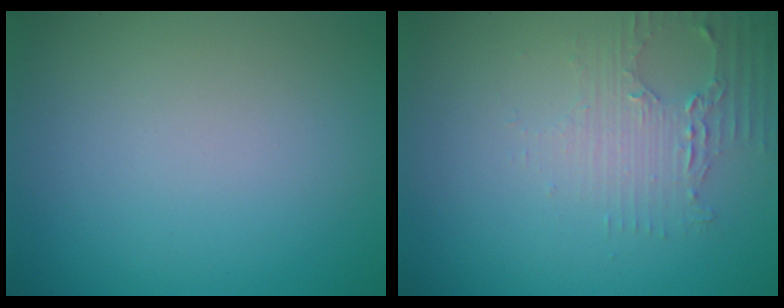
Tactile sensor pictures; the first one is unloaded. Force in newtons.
{"total": 2.4, "press": 2.3, "slide": 0.9}